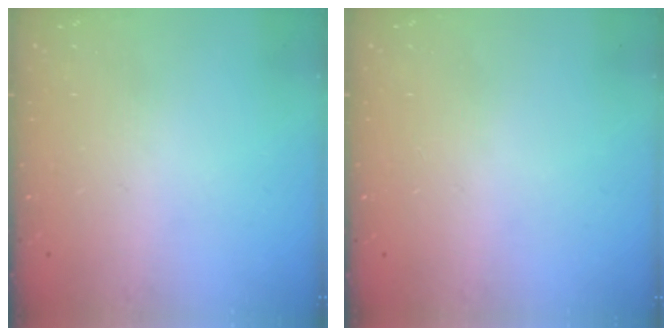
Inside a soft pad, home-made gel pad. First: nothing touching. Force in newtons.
{"total": 0.7, "press": 0.7, "slide": 0.1}